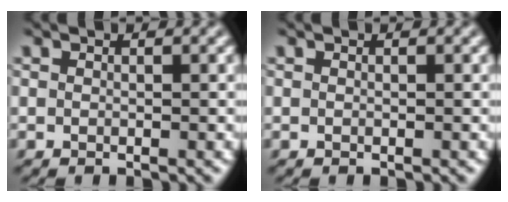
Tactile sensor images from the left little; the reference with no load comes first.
{"total": 0.0}